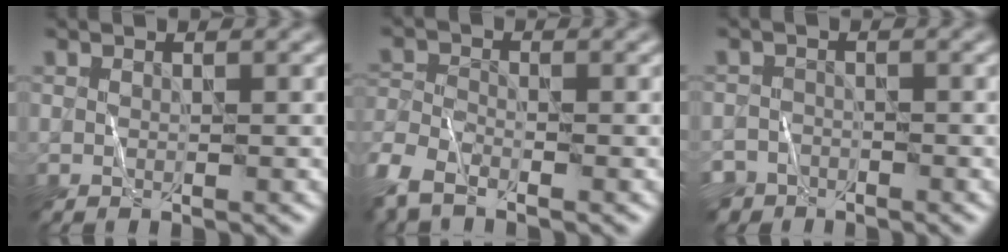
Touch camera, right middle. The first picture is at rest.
{"total": 4.8, "force": [-3.5, 1.9, 2.6], "torque": [-0.060, -0.010, -0.085]}
{"total": 3.4, "force": [-2.8, 1.9, 0.1], "torque": [0.011, -0.001, -0.047]}